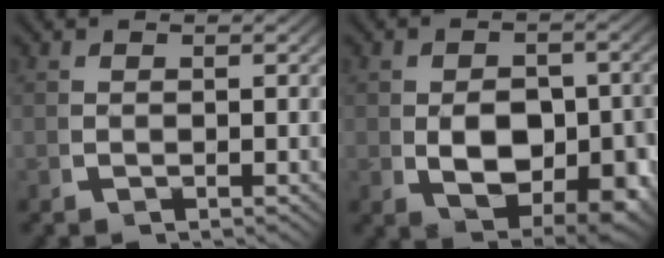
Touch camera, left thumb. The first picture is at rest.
{"total": 9.0, "force": [-1.0, 5.9, 6.6], "torque": [-0.127, -0.049, 0.007]}